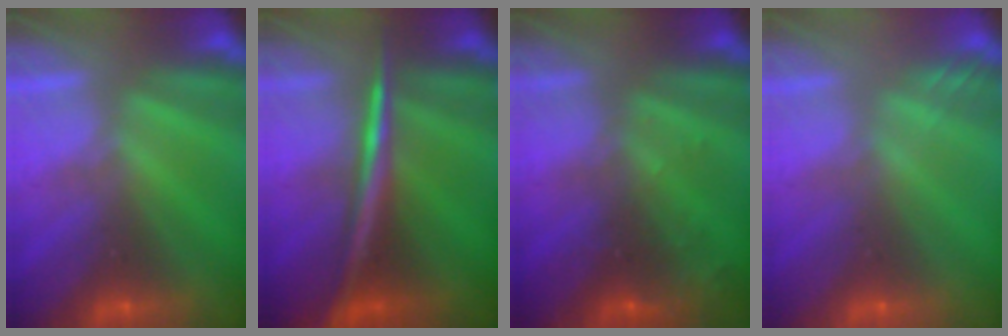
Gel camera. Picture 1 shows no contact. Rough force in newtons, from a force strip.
{"total": 2.9}
{"total": 8.8}
{"total": 2.0}